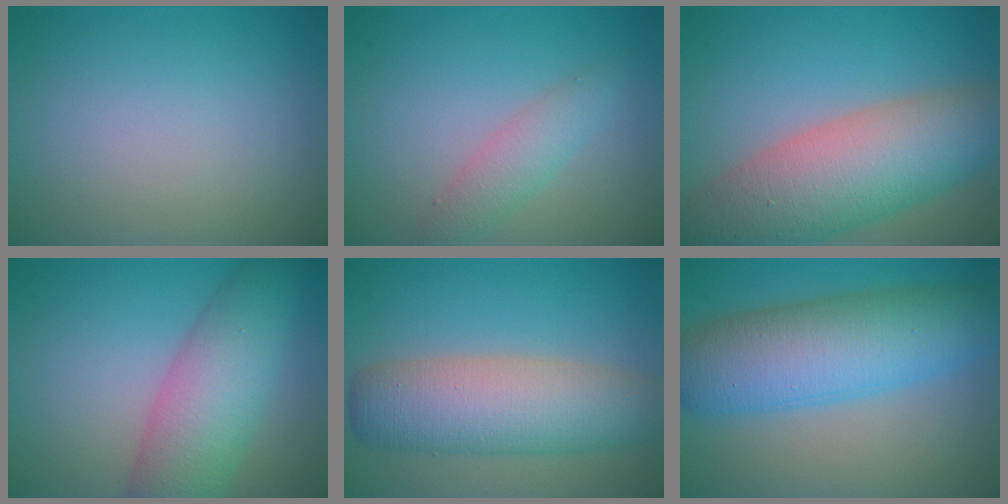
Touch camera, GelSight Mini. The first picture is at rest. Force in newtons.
{"total": 2.5, "press": 2.5, "slide": 0.1}
{"total": 10.8, "press": 10.8, "slide": 0.7}
{"total": 7.2, "press": 7.2, "slide": 0.2}
{"total": 7.8, "press": 7.8, "slide": 0.1}
{"total": 9.6, "press": 9.6, "slide": 0.1}